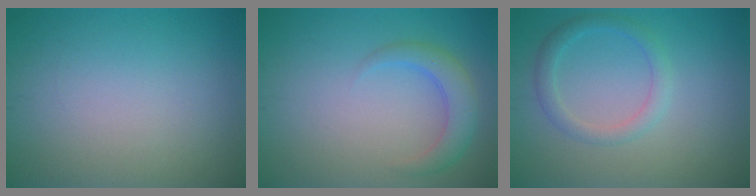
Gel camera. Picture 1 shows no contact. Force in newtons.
{"total": 3.0, "press": 3.0, "slide": 0.1}
{"total": 2.2, "press": 2.2, "slide": 0.1}